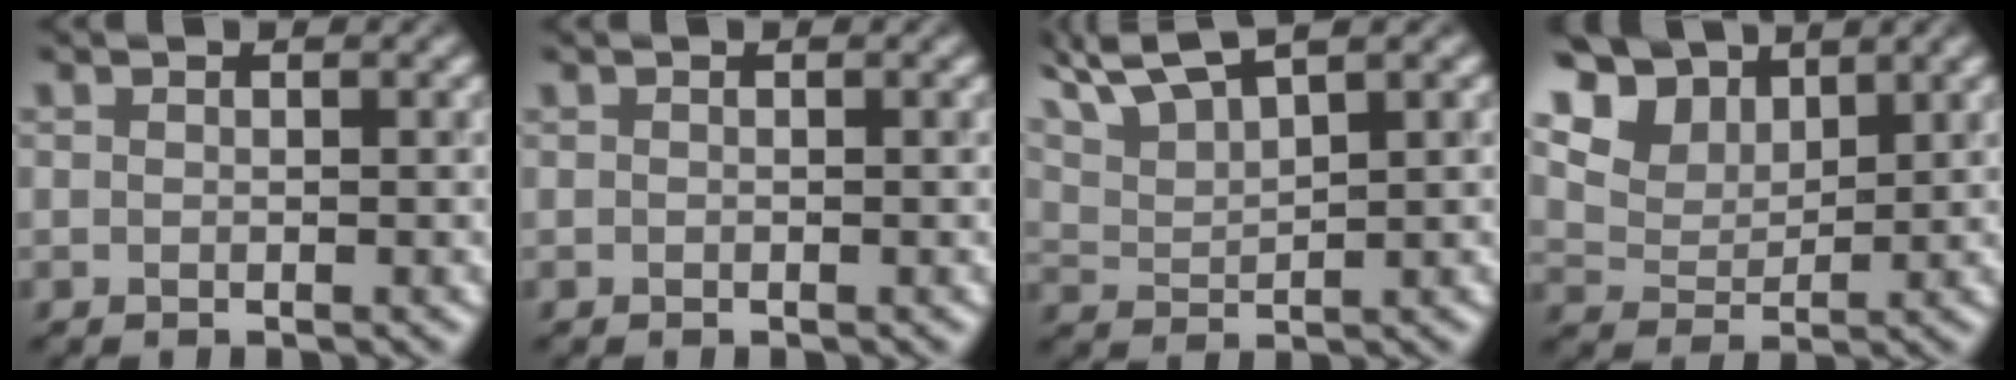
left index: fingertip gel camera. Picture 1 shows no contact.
{"total": 0.0}
{"total": 6.0, "force": [5.2, 0.9, 2.9], "torque": [-0.065, 0.022, 0.093]}
{"total": 7.3, "force": [5.7, 3.5, 2.9], "torque": [-0.081, -0.001, 0.103]}